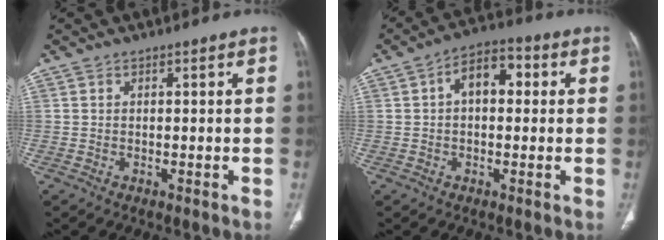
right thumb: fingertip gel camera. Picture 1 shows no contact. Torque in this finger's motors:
{"motor_torque": [1.52, 3.49, 0.72, -0.56, 0.07]}